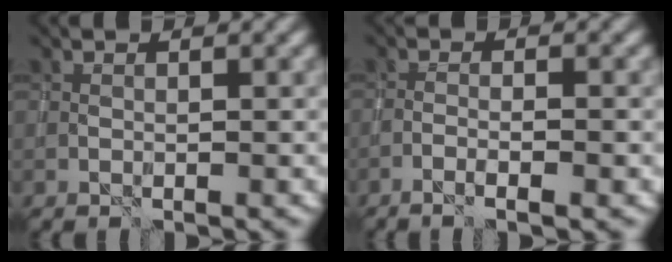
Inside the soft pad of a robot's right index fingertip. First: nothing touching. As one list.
[{"total": 2.2, "force": [-1.3, 0.0, 1.8], "torque": [-0.039, 0.009, -0.028]}]